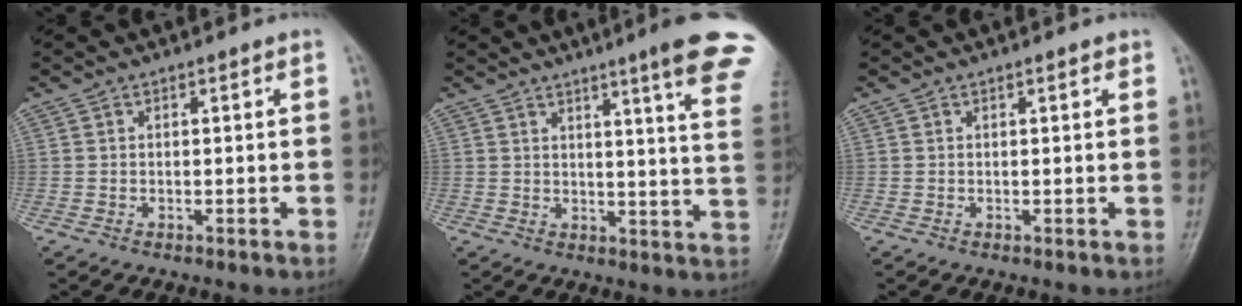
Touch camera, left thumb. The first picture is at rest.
{"total": 16.3, "force": [10.8, 0.6, 12.2], "torque": [-0.133, -0.056, 0.119]}
{"total": 0.8, "force": [0.4, 0.3, 0.6], "torque": [-0.008, 0.000, 0.006]}